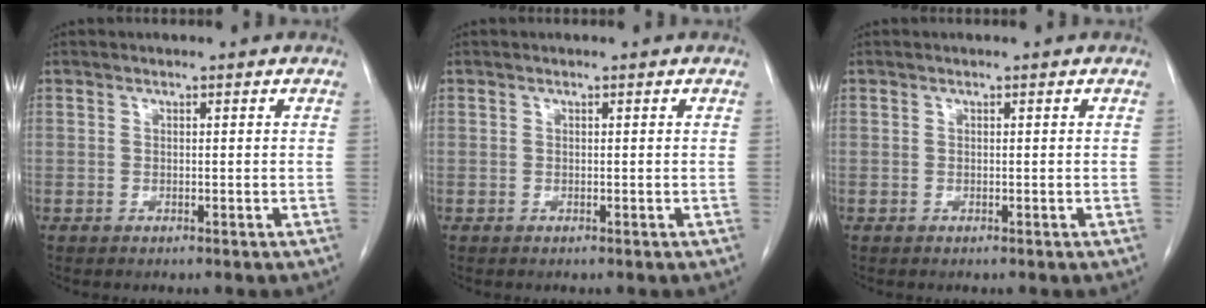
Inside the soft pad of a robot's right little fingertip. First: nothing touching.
{"total": 0.0}
{"total": 0.0}